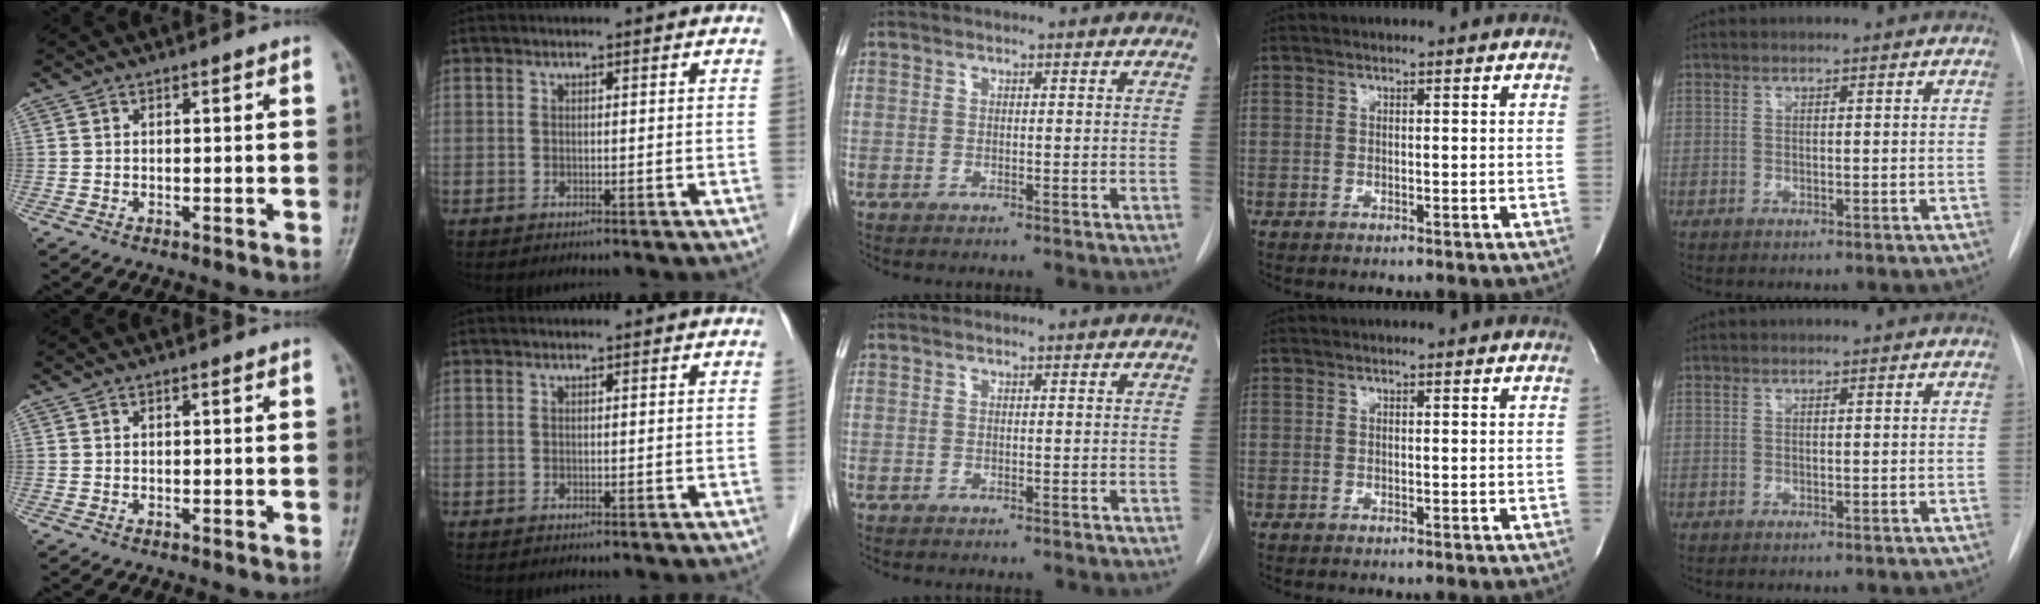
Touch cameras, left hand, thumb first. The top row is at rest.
{}